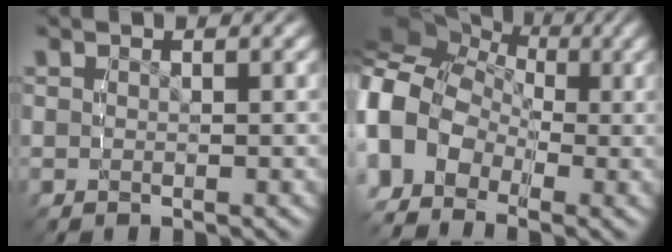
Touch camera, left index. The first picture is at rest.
{"total": 11.2, "force": [1.2, 8.9, 6.6], "torque": [-0.138, 0.003, -0.001]}